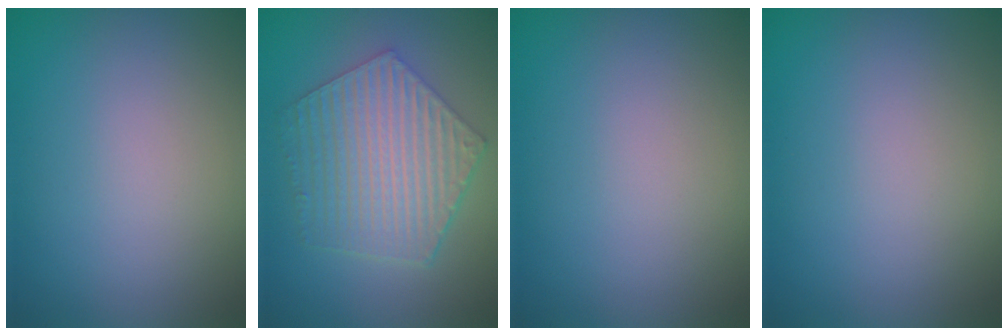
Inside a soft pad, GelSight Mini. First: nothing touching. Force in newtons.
{"total": 6.2, "press": 4.8, "slide": 4.0}
{"total": 0.0}
{"total": 0.0}